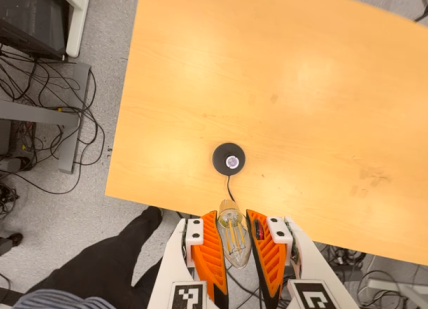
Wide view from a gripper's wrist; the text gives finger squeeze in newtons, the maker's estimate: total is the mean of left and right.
{"total": 23.6, "left": 25.9, "right": 21.2}